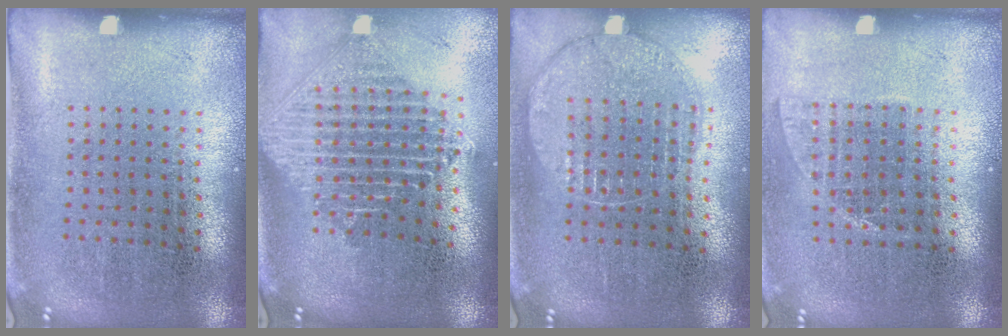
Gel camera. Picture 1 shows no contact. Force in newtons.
{"total": 2.4, "press": 1.9, "slide": 1.5}
{"total": 1.0, "press": 1.0, "slide": 0.1}
{"total": 1.0, "press": 0.8, "slide": 0.6}